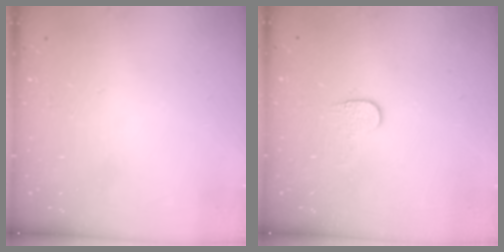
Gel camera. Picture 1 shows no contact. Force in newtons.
{"total": 4.5, "press": 4.5, "slide": 0.4}